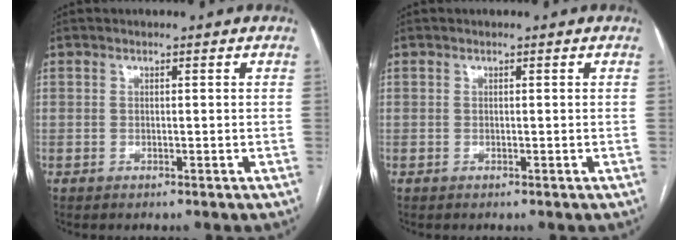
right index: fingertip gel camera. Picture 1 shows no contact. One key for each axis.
{"total": 0.0}